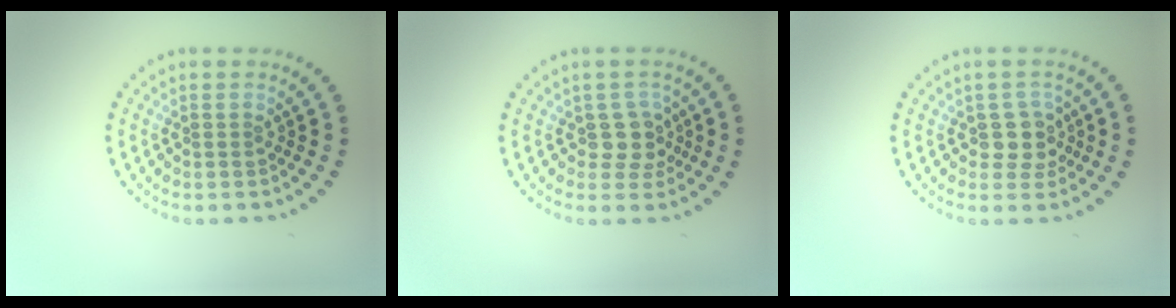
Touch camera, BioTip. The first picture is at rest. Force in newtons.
{"total": 2.4, "press": 2.0, "slide": 1.3}
{"total": 2.4, "press": 2.0, "slide": 1.2}